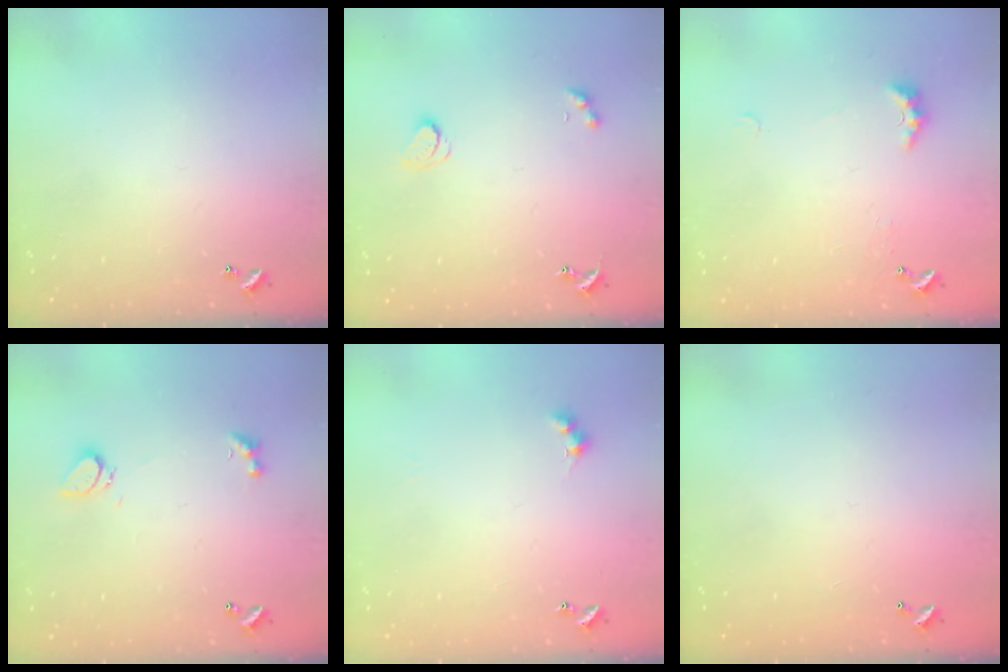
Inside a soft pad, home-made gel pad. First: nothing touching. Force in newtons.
{"total": 2.3, "press": 2.2, "slide": 0.7}
{"total": 2.7, "press": 2.6, "slide": 0.6}
{"total": 2.4, "press": 2.4, "slide": 0.5}
{"total": 3.4, "press": 3.3, "slide": 0.7}
{"total": 3.0, "press": 3.0, "slide": 0.1}